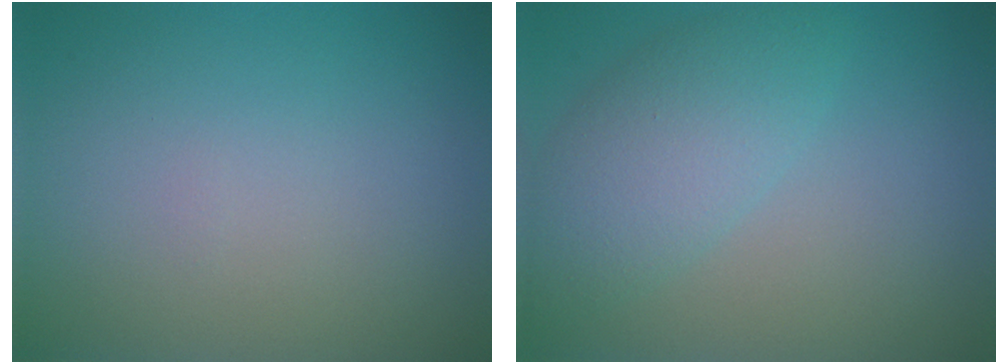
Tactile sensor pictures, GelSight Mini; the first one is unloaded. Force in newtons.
{"total": 4.5, "press": 4.5, "slide": 0.0}